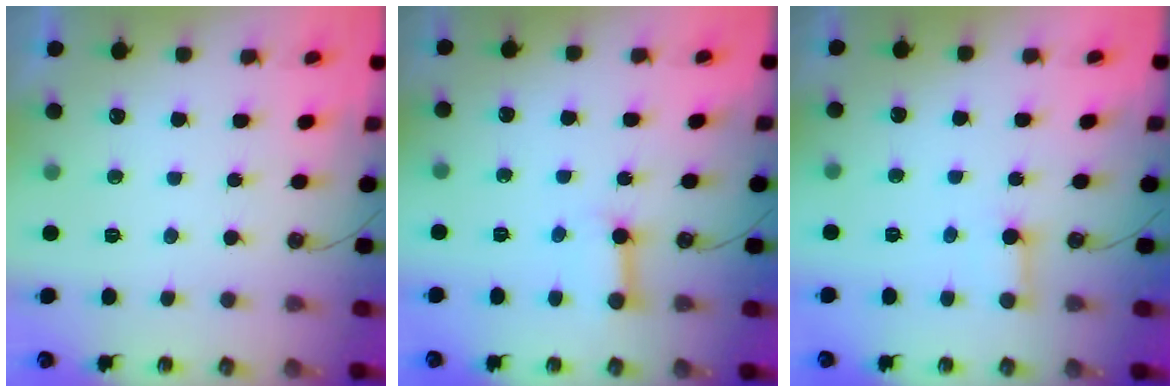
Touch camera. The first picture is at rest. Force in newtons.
{"total": 5.4, "press": 5.4, "slide": 0.6}
{"total": 3.1, "press": 3.1, "slide": 0.2}